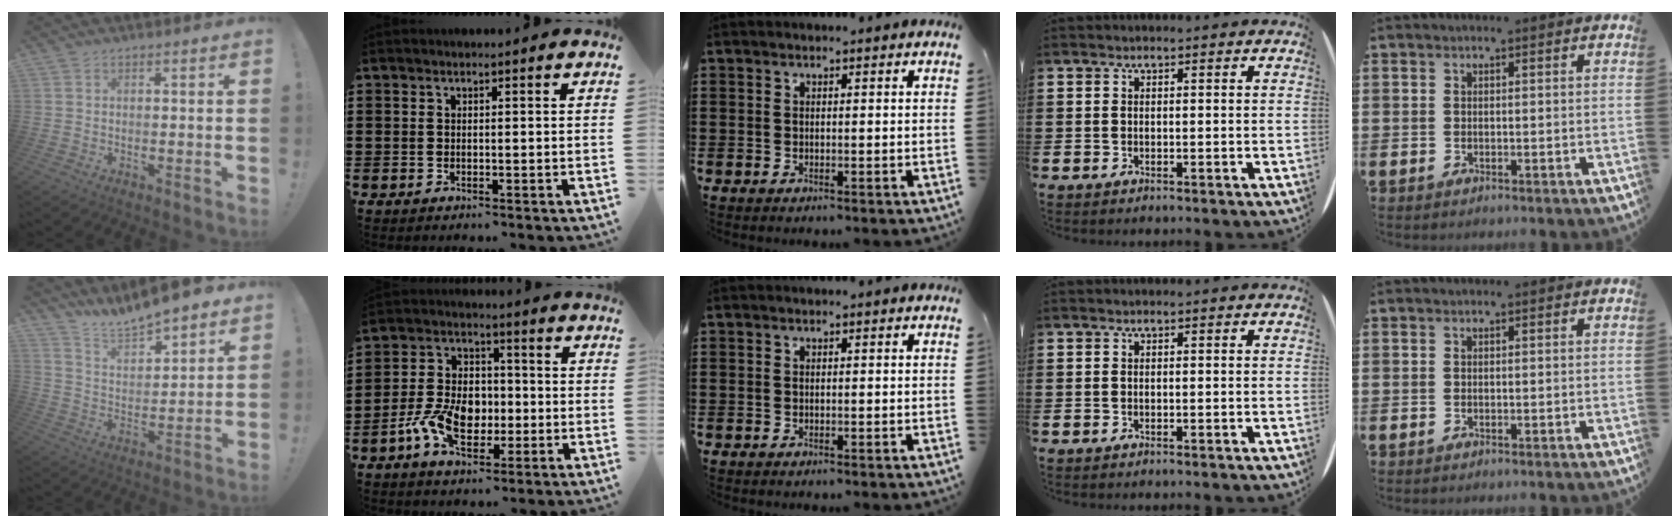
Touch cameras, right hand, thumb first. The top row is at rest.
{"thumb": {"total": 10.8, "force": [10.4, 1.1, 2.6], "torque": [-0.070, -0.093, 0.187]}, "index": {"total": 9.5, "force": [-2.5, 6.7, 6.2], "torque": [-0.138, 0.010, -0.048]}}